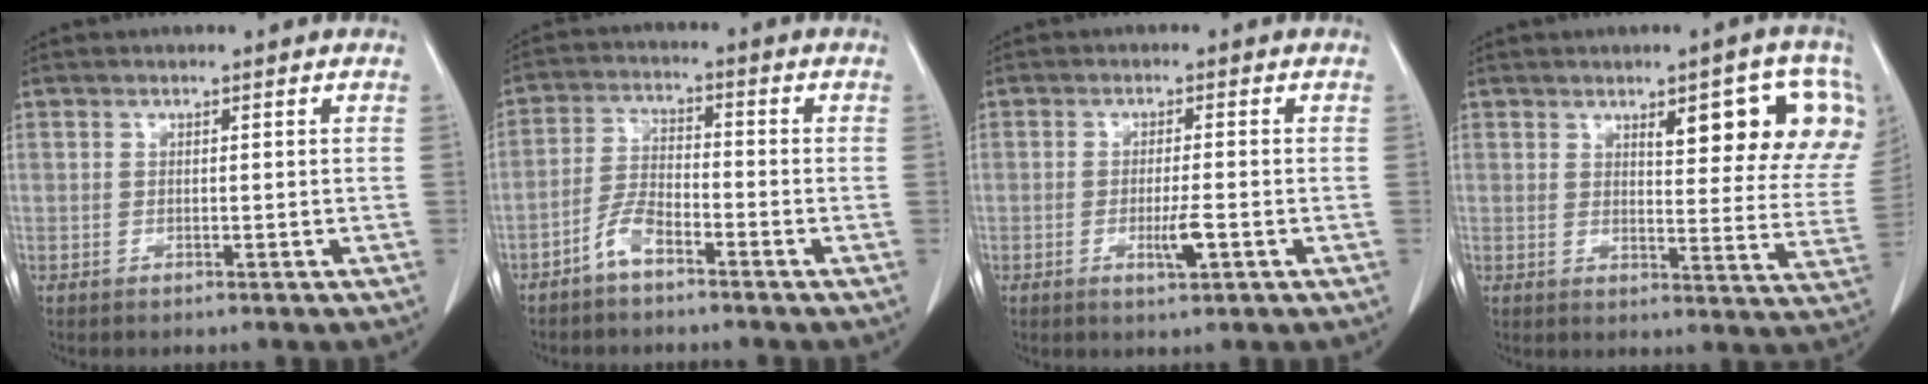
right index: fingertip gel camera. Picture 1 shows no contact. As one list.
[{"total": 4.7, "force": [-3.4, 1.4, 3.0], "torque": [-0.070, 0.006, -0.069]}, {"total": 3.5, "force": [-1.1, 0.3, 3.3], "torque": [-0.059, -0.005, -0.018]}, {"total": 14.3, "force": [6.9, 3.4, 12.0], "torque": [-0.136, -0.010, 0.077]}]